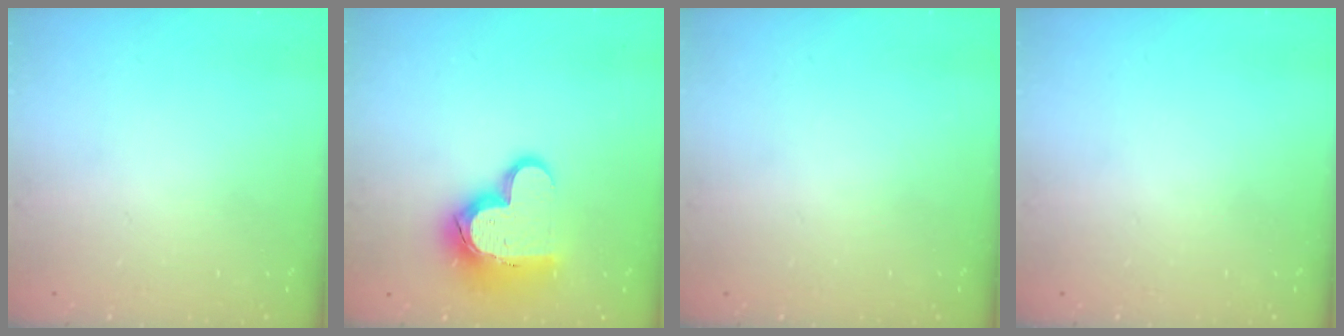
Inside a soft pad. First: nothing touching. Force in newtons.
{"total": 15.5, "press": 15.5, "slide": 1.3}
{"total": 0.0}
{"total": 0.0}